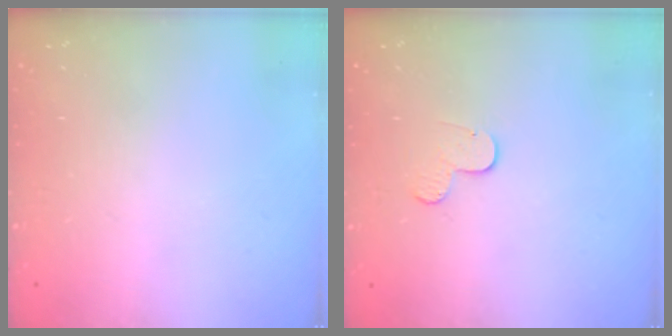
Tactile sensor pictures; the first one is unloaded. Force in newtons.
{"total": 3.7, "press": 3.7, "slide": 0.4}